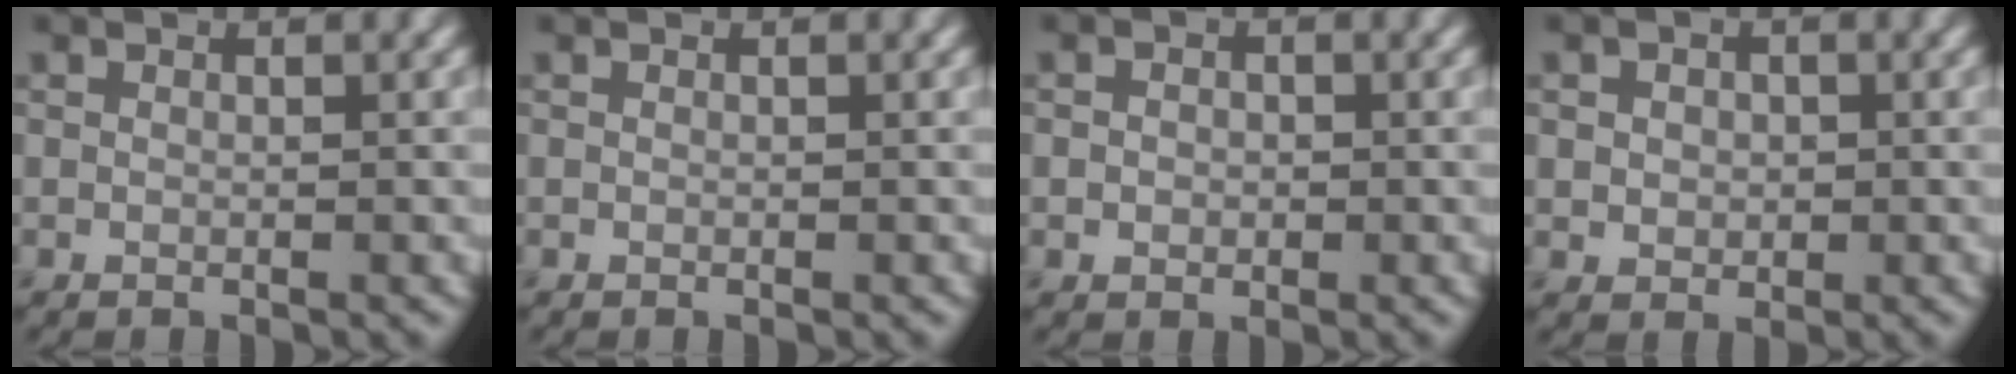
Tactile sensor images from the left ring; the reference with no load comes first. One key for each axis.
{"total": 0.0}
{"total": 1.2, "fx": -0.1, "fy": 1.1, "fz": 0.6, "tx": -0.007, "ty": -0.002, "tz": -0.002}
{"total": 1.8, "fx": 0.3, "fy": 1.6, "fz": 0.9, "tx": -0.012, "ty": 0.006, "tz": 0.001}